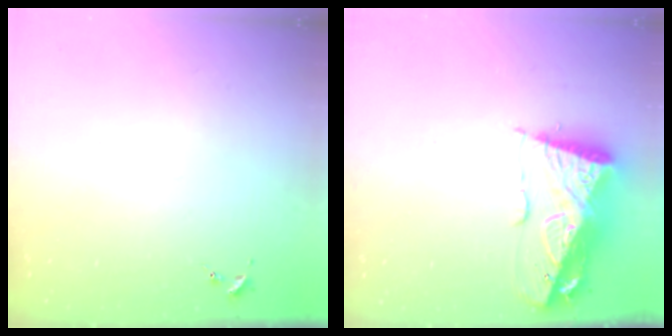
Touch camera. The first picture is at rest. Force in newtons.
{"total": 10.8, "press": 10.7, "slide": 1.0}